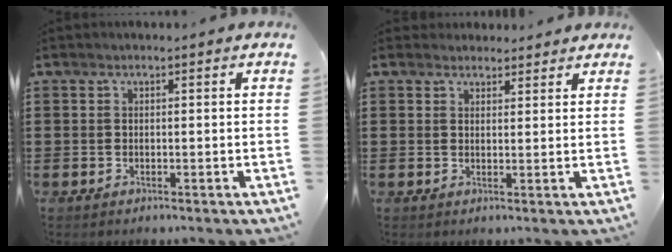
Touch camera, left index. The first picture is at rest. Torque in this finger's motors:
{"motor_torque": [2.14, 0.00, 0.16, 0.03]}